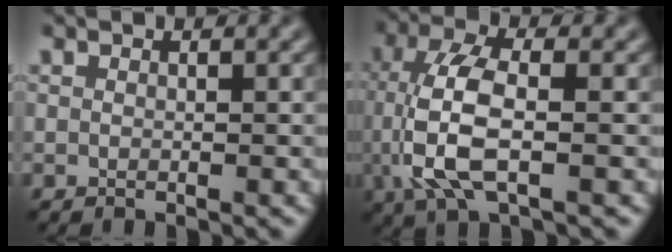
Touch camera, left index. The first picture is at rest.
{"total": 7.0, "force": [-0.9, 2.8, 6.4], "torque": [-0.143, 0.005, -0.019]}